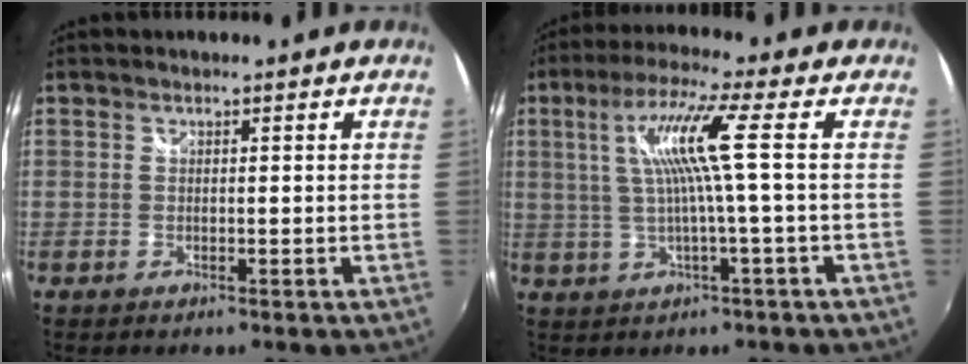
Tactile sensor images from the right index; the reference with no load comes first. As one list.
[{"total": 9.2, "force": [1.1, -1.0, 9.1], "torque": [-0.174, 0.005, 0.028]}]